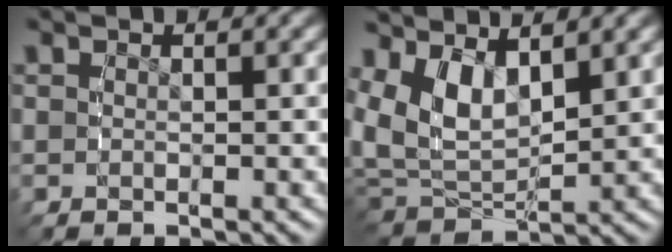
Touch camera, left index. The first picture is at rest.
{"total": 8.2, "force": [1.8, 6.1, 5.1], "torque": [-0.119, -0.014, 0.036]}